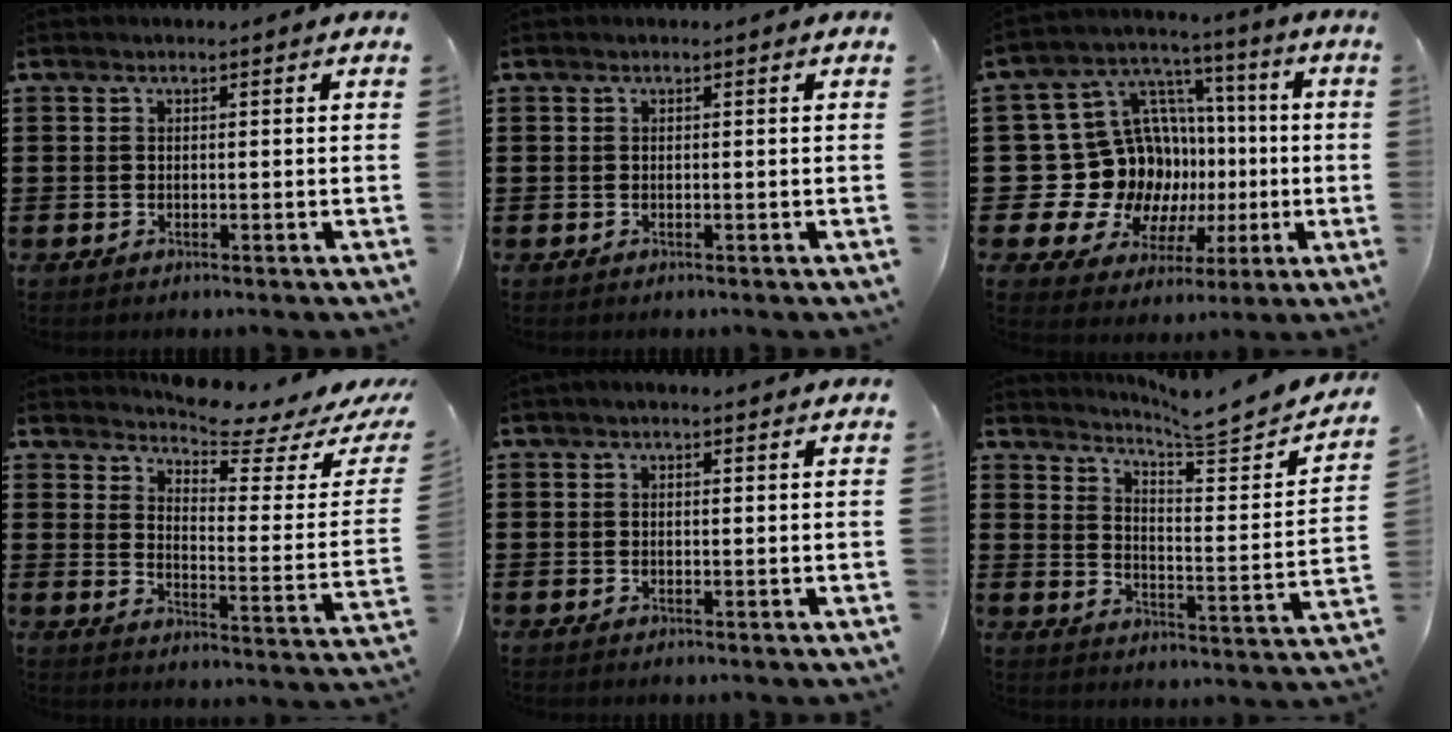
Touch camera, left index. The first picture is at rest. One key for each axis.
{"total": 0.0}
{"total": 17.9, "fx": -1.6, "fy": 16.2, "fz": 7.6, "tx": -0.188, "ty": -0.024, "tz": 0.013}
{"total": 5.7, "fx": 5.4, "fy": -0.2, "fz": 1.9, "tx": -0.043, "ty": -0.056, "tz": 0.086}
{"total": 0.8, "fx": 0.5, "fy": 0.3, "fz": 0.6, "tx": -0.013, "ty": 0.004, "tz": 0.008}
{"total": 5.3, "fx": 4.9, "fy": -0.4, "fz": 2.1, "tx": -0.042, "ty": -0.052, "tz": 0.071}